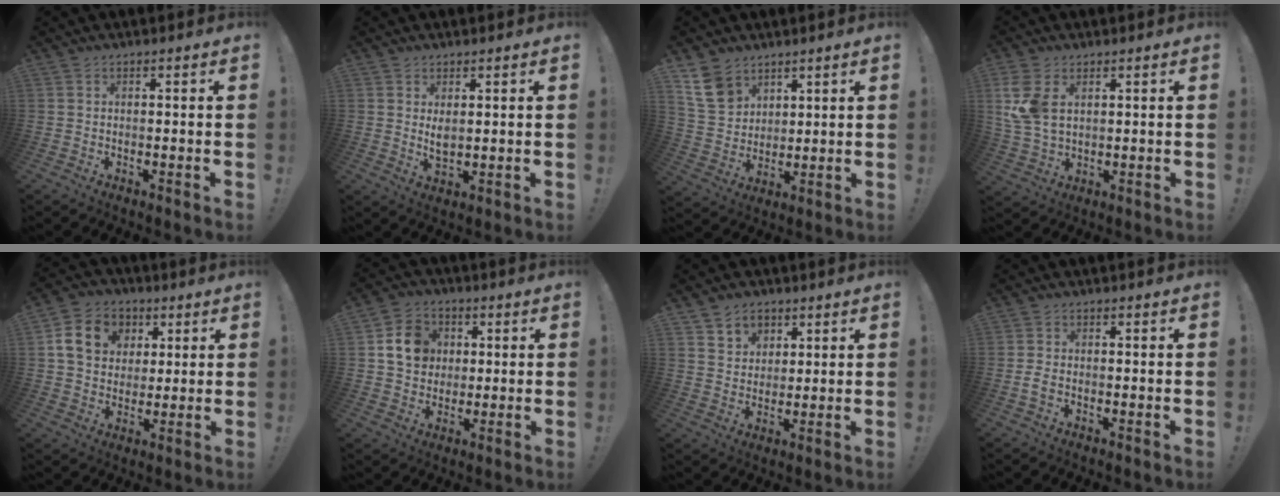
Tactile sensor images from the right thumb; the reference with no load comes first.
{"total": 3.4, "force": [1.6, 1.5, 2.7], "torque": [-0.037, -0.016, 0.026]}
{"total": 11.6, "force": [7.1, 8.2, 4.1], "torque": [-0.070, -0.035, 0.144]}
{"total": 10.7, "force": [3.9, 6.6, 7.5], "torque": [-0.158, -0.012, 0.077]}
{"total": 13.2, "force": [4.3, 10.9, 6.1], "torque": [-0.085, -0.004, 0.089]}
{"total": 11.2, "force": [2.7, 9.7, 4.8], "torque": [-0.059, -0.001, 0.057]}
{"total": 6.4, "force": [3.7, 5.2, 1.0], "torque": [-0.009, -0.028, 0.072]}
{"total": 2.1, "force": [-0.9, 1.1, 1.6], "torque": [-0.038, 0.005, -0.015]}